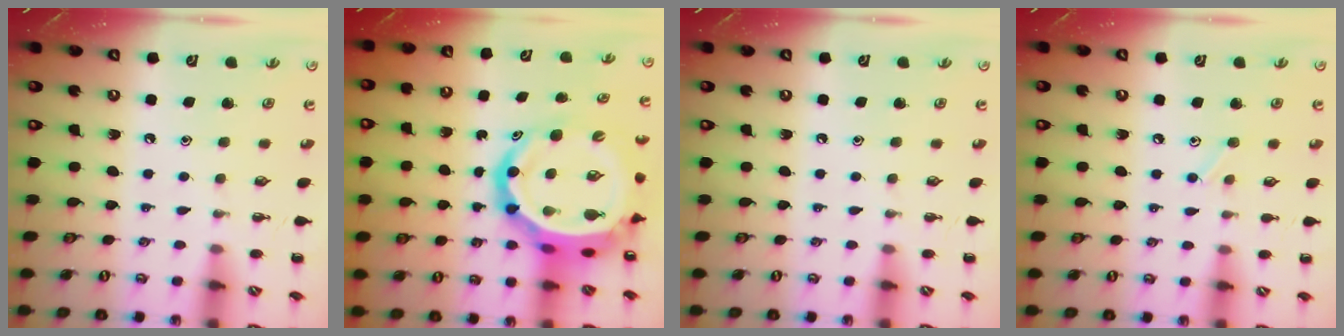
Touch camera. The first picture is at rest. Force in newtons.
{"total": 14.7, "press": 14.1, "slide": 4.0}
{"total": 0.0}
{"total": 5.8, "press": 5.6, "slide": 1.6}